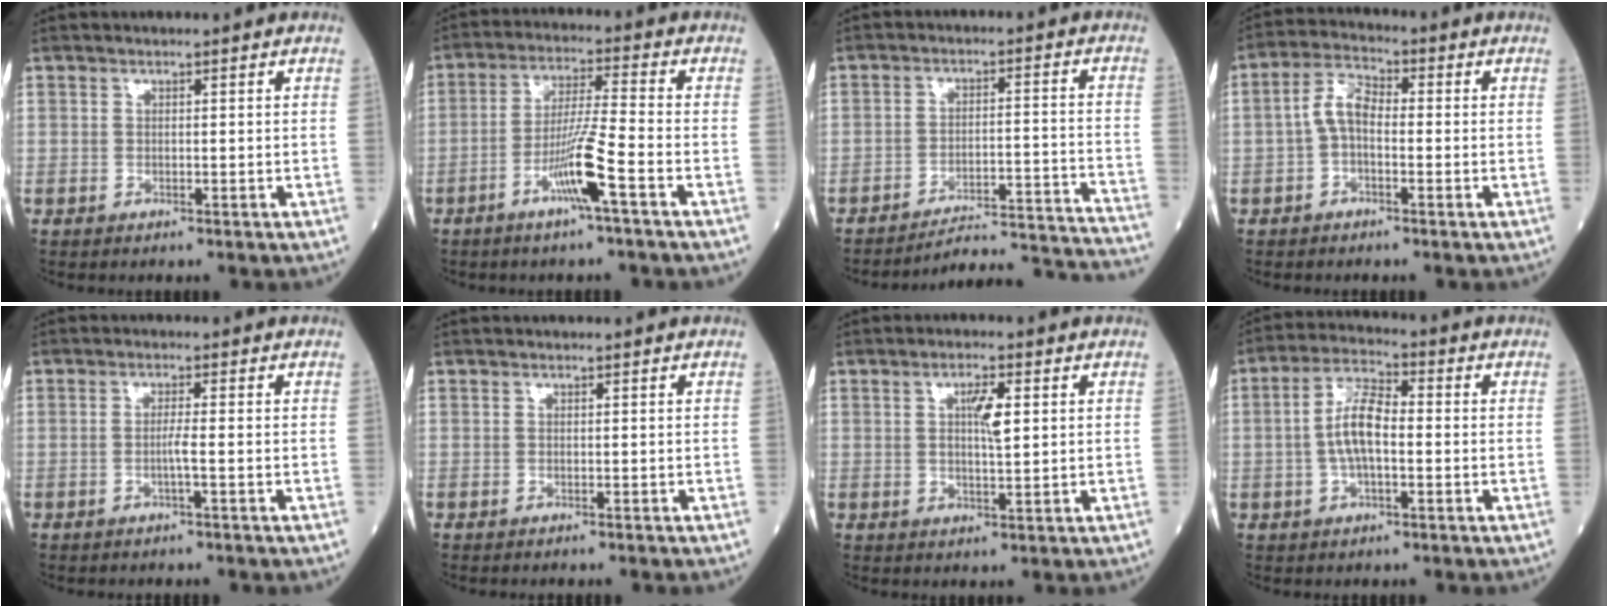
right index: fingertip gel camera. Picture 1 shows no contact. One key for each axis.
{"total": 8.0, "fx": -3.8, "fy": -0.8, "fz": 7.0, "tx": -0.136, "ty": -0.004, "tz": -0.074}
{"total": 18.6, "fx": -18.3, "fy": -1.9, "fz": 2.7, "tx": -0.003, "ty": 0.007, "tz": -0.241}
{"total": 4.9, "fx": -0.6, "fy": 2.4, "fz": 4.3, "tx": -0.084, "ty": 0.016, "tz": -0.018}
{"total": 1.8, "fx": -0.6, "fy": -0.4, "fz": 1.7, "tx": -0.032, "ty": -0.001, "tz": -0.014}
{"total": 0.0}
{"total": 4.1, "fx": 1.0, "fy": 0.8, "fz": 3.8, "tx": -0.068, "ty": 0.003, "tz": 0.018}
{"total": 7.3, "fx": -0.5, "fy": 2.6, "fz": 6.8, "tx": -0.142, "ty": 0.016, "tz": -0.016}